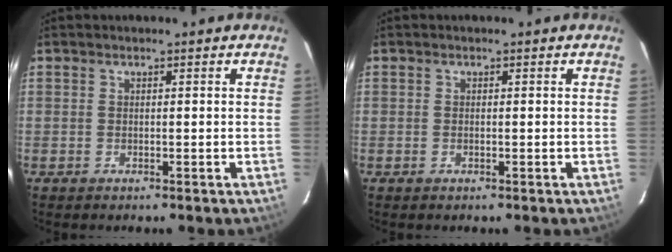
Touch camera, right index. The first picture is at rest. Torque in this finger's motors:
{"motor_torque": [-0.26, 0.19, -0.04, 0.00]}